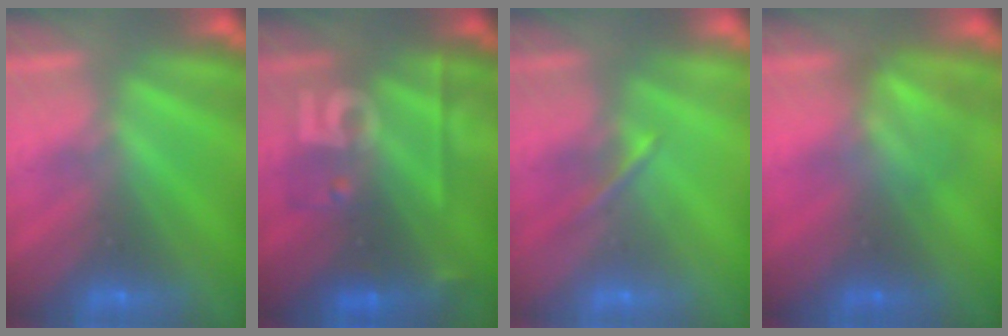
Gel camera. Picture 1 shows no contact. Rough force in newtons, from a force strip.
{"total": 2.4}
{"total": 1.4}
{"total": 3.0}